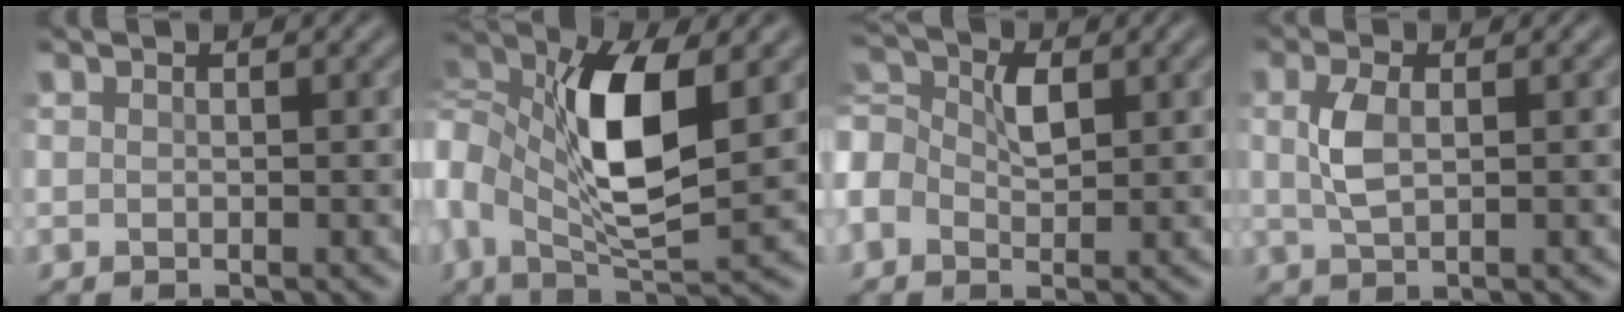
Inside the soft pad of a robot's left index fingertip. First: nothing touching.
{"total": 10.7, "force": [2.1, 4.7, 9.4], "torque": [-0.188, 0.009, 0.029]}
{"total": 5.0, "force": [-0.3, 3.6, 3.5], "torque": [-0.081, 0.012, -0.010]}
{"total": 2.8, "force": [0.2, 1.3, 2.4], "torque": [-0.057, 0.004, 0.004]}